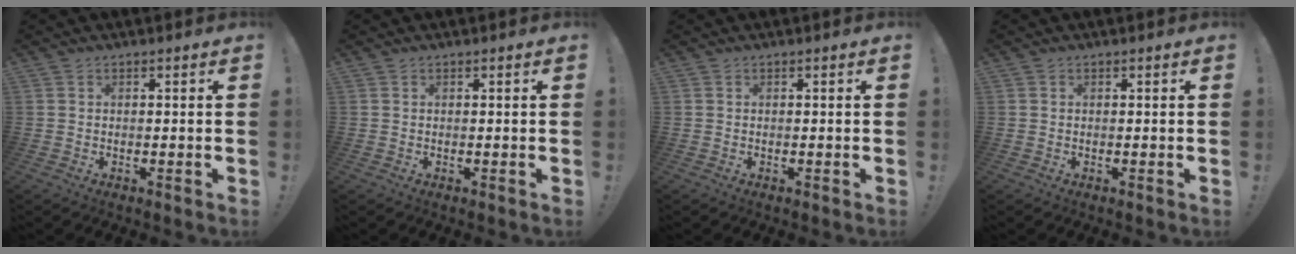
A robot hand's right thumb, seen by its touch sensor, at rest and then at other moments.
{"total": 0.0}
{"total": 0.0}
{"total": 0.0}